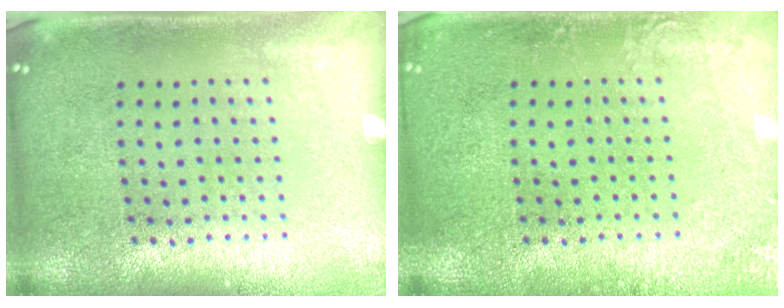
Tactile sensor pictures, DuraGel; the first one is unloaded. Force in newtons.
{"total": 1.7, "press": 1.7, "slide": 0.3}